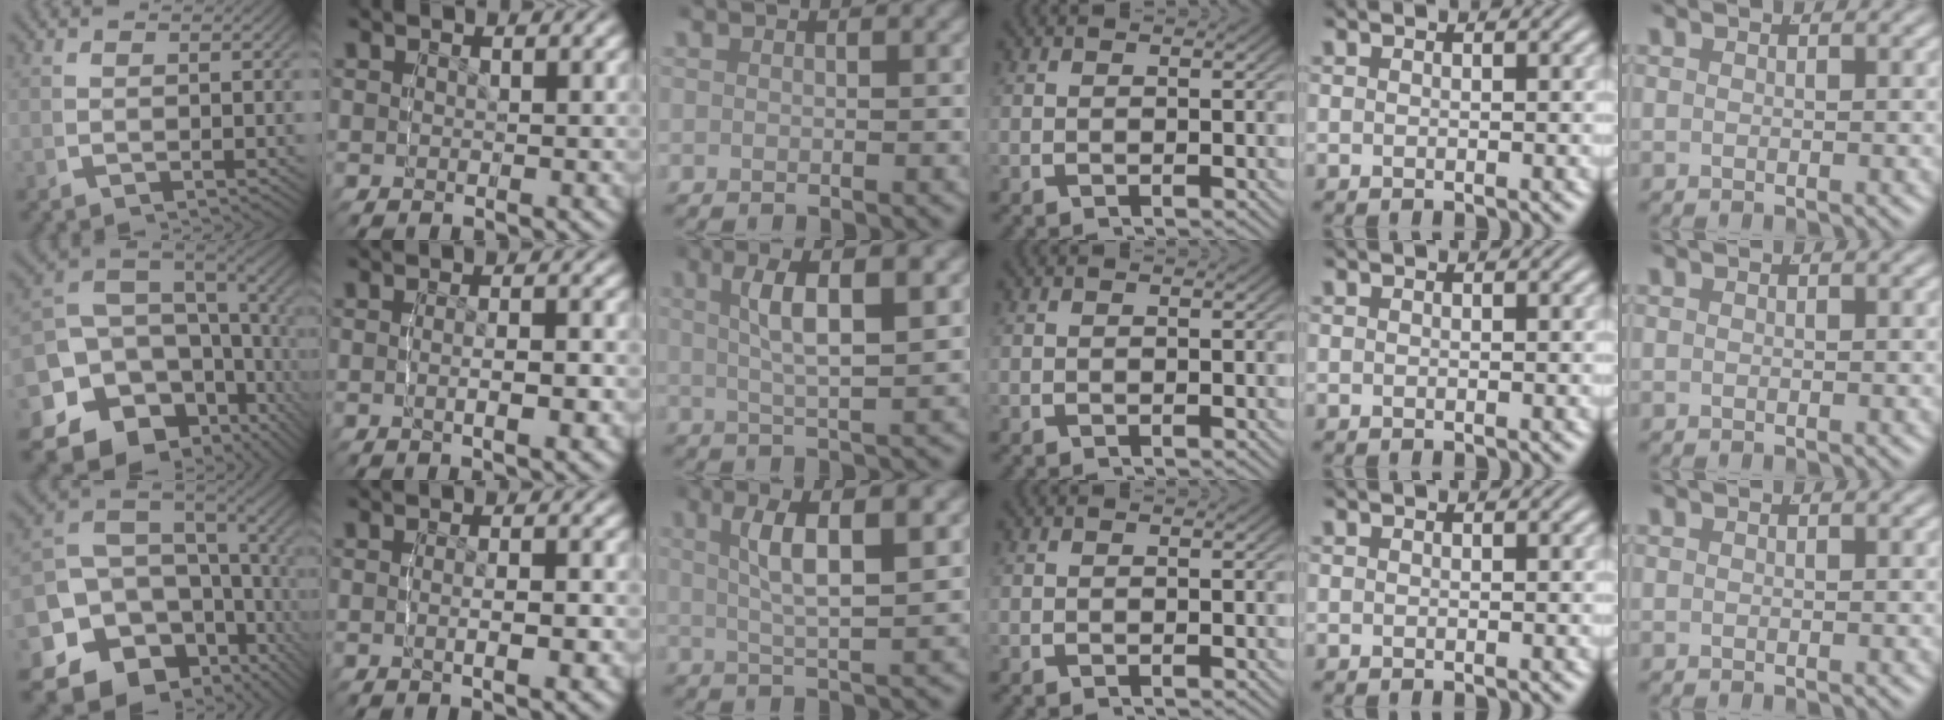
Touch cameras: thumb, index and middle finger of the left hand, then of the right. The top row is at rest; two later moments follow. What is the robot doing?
{"motion": "grasp_and_lifting", "object": "sponge"}